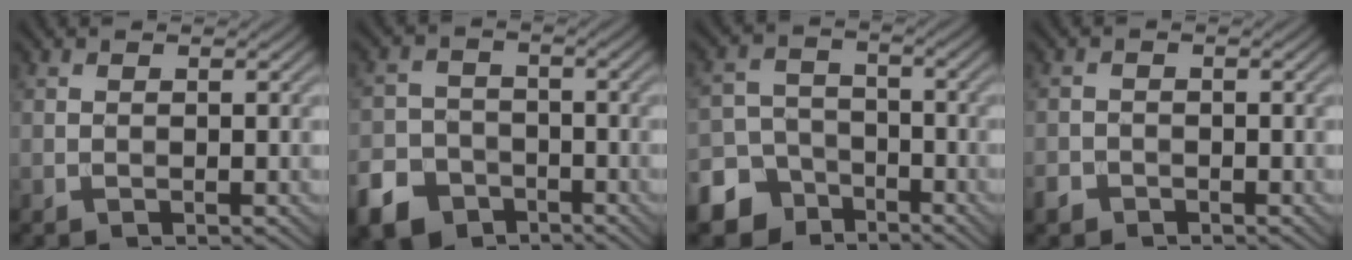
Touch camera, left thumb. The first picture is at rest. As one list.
[{"total": 8.6, "force": [-5.5, 6.0, 2.7], "torque": [-0.058, -0.023, -0.108]}, {"total": 9.0, "force": [-5.8, 6.4, 2.3], "torque": [-0.048, -0.020, -0.123]}, {"total": 1.8, "force": [-1.3, 1.2, 0.4], "torque": [-0.010, -0.004, -0.033]}]